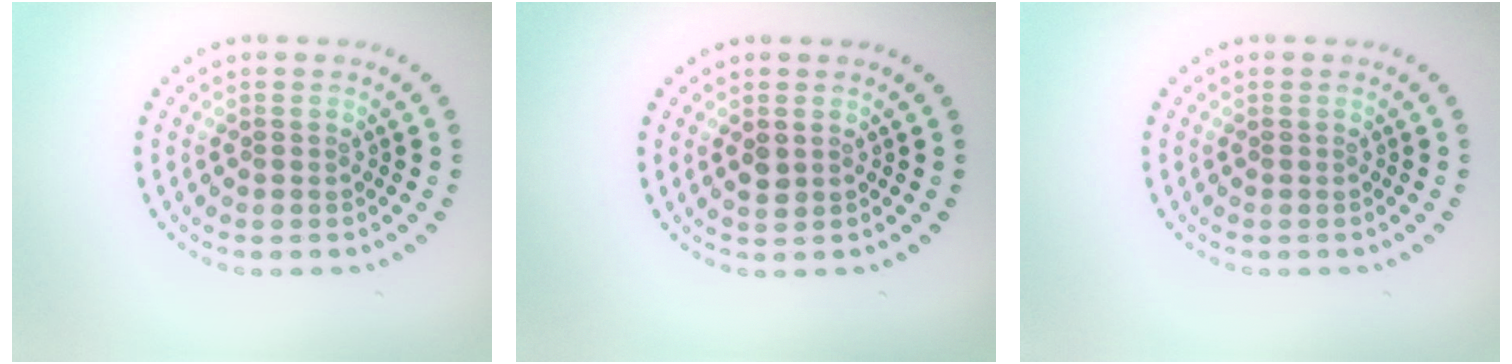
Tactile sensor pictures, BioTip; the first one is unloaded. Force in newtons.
{"total": 1.1, "press": 1.1, "slide": 0.0}
{"total": 0.0}